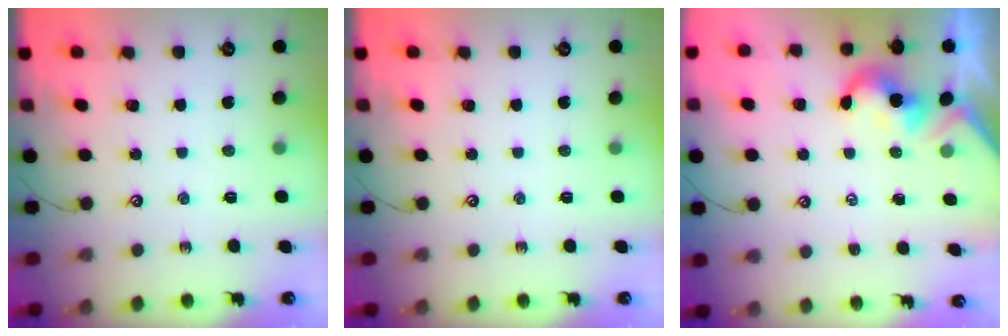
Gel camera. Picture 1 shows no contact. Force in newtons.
{"total": 0.0}
{"total": 2.1, "press": 2.1, "slide": 0.4}